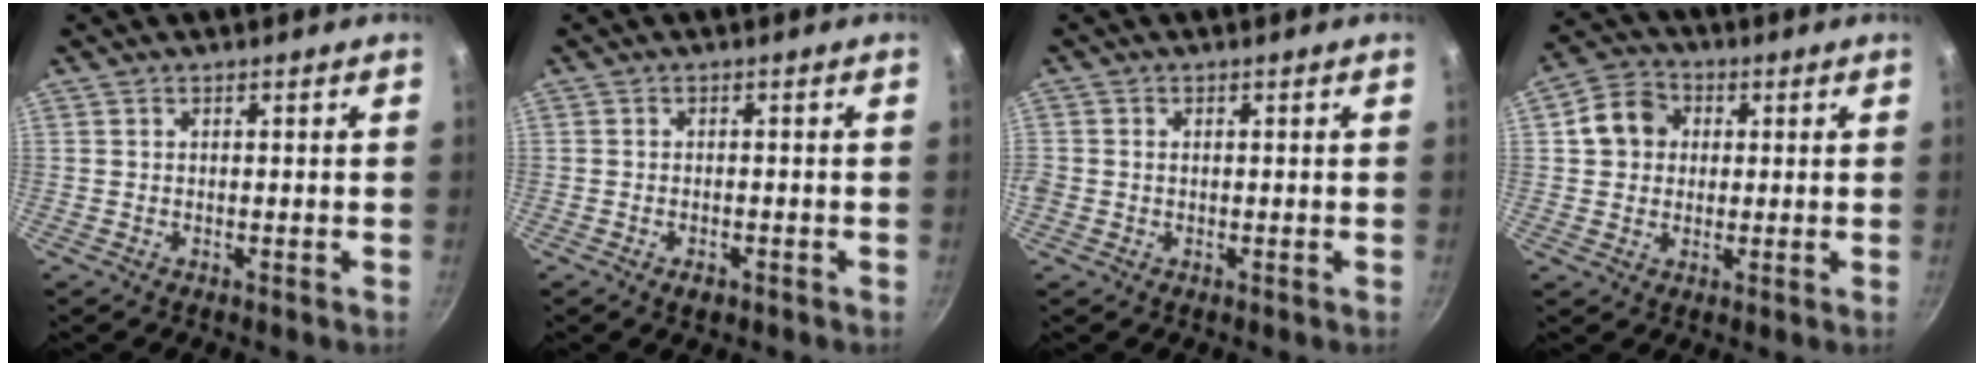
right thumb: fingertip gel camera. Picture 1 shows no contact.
{"total": 2.1, "force": [-1.2, 1.1, 1.3], "torque": [-0.024, 0.005, -0.017]}
{"total": 1.5, "force": [-0.2, 1.3, 0.6], "torque": [-0.010, 0.003, -0.007]}
{"total": 7.8, "force": [1.4, 6.8, 3.6], "torque": [-0.034, 0.014, 0.010]}